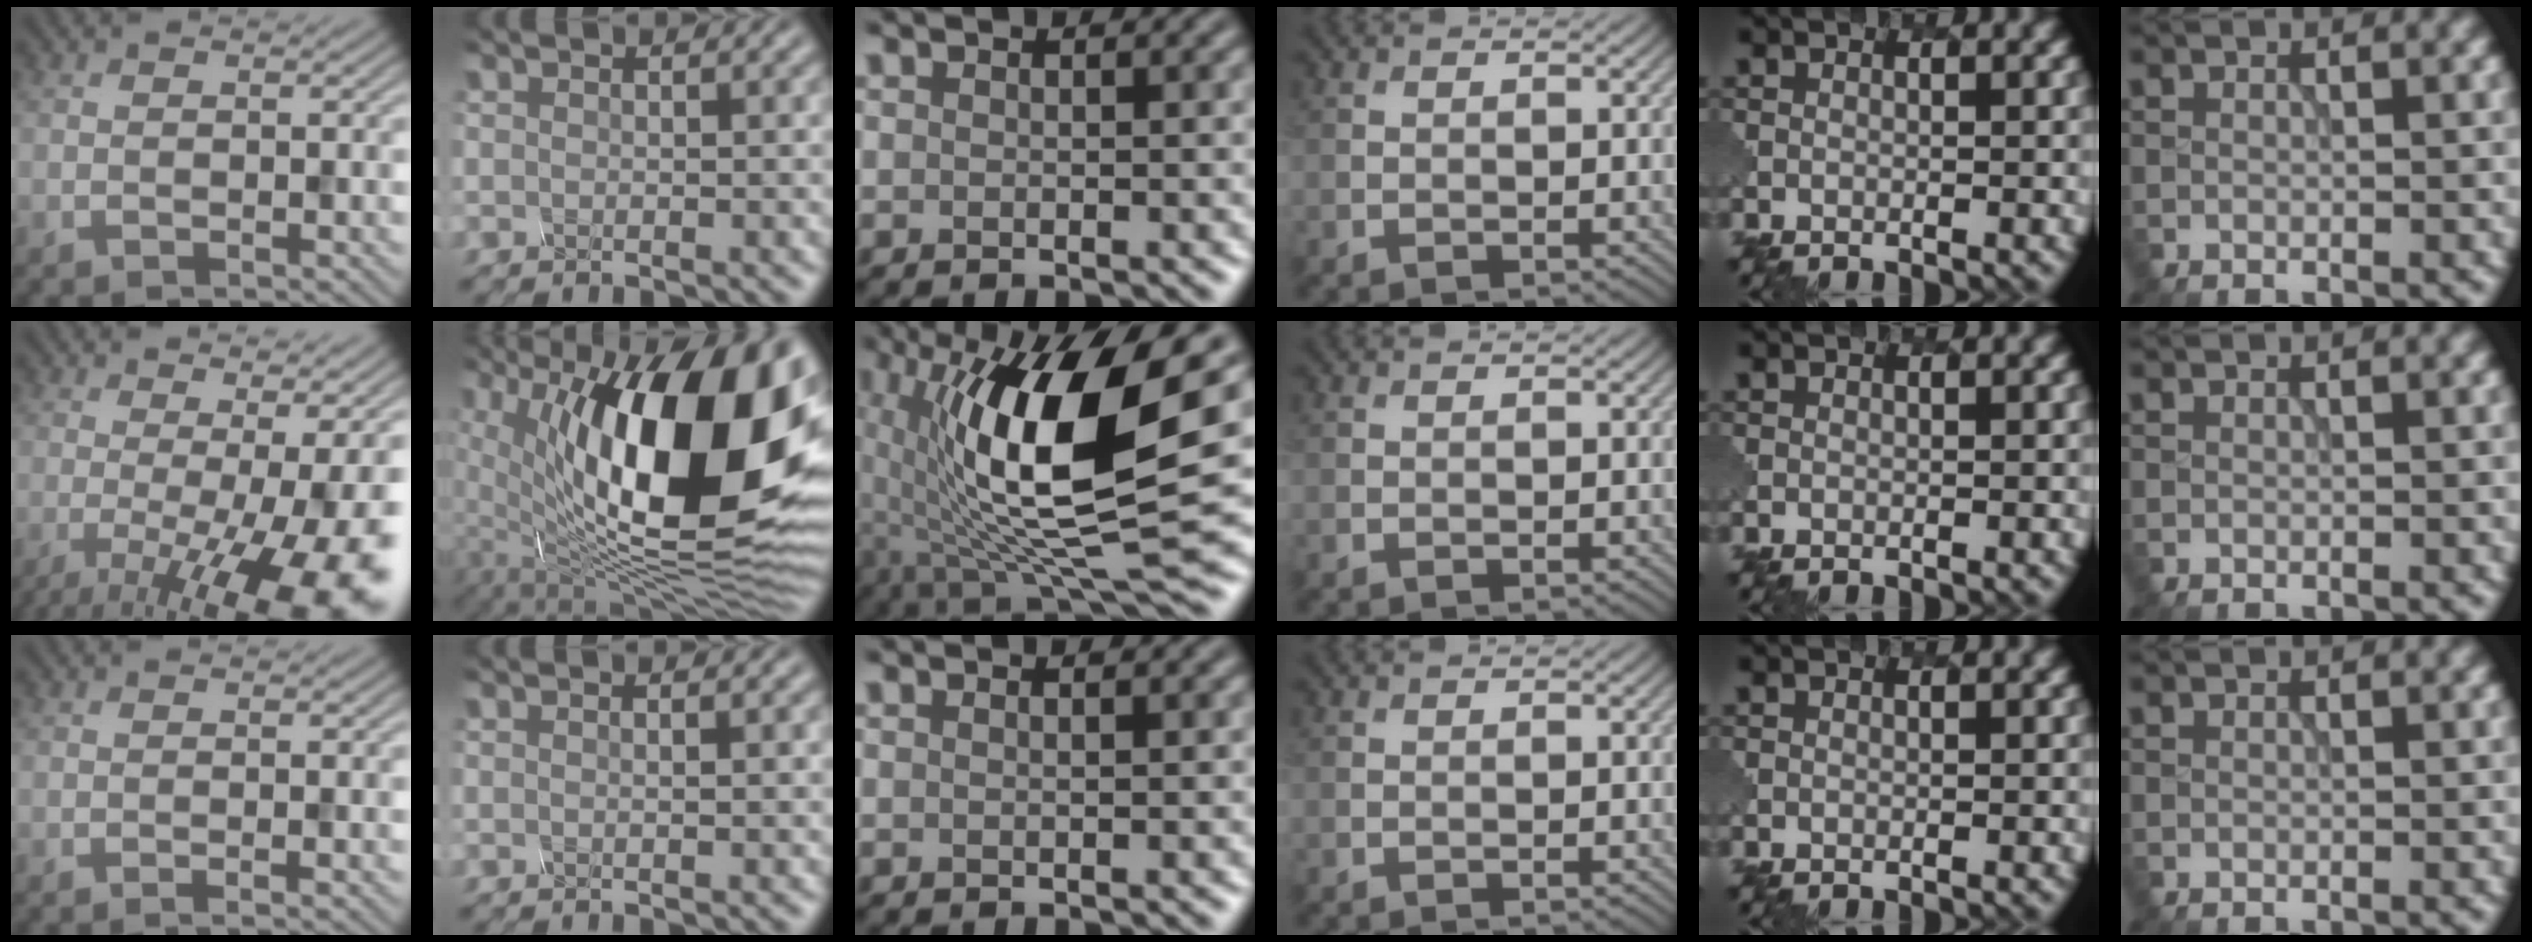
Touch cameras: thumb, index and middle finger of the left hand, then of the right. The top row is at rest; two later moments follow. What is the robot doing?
{"motion": "pour", "object": "mug"}